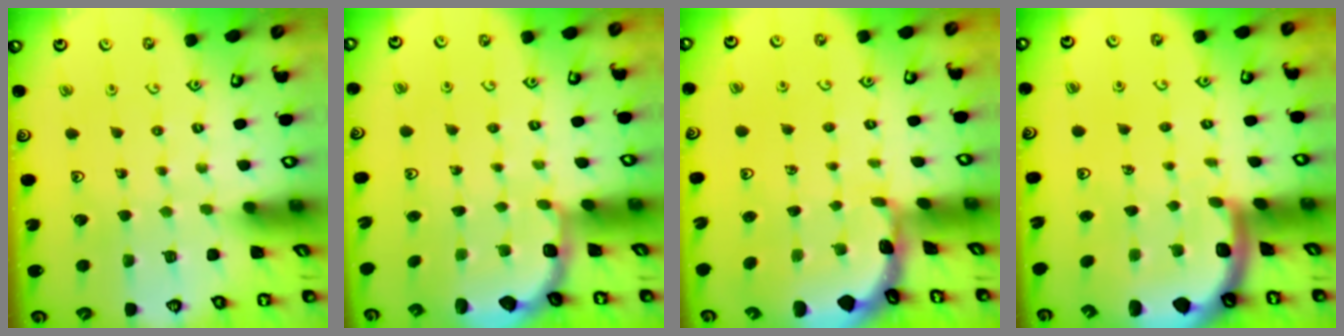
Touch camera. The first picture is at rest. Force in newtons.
{"total": 2.6, "press": 2.1, "slide": 1.5}
{"total": 1.1, "press": 1.1, "slide": 0.2}
{"total": 3.4, "press": 3.4, "slide": 0.4}